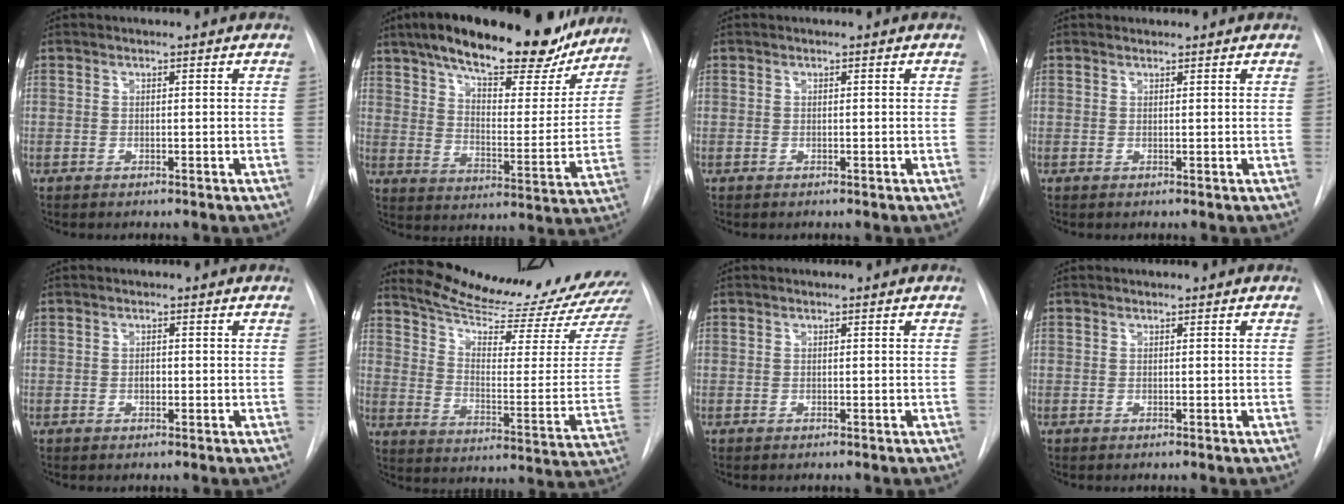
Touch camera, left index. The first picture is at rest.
{"total": 26.8, "force": [21.2, 7.9, 14.4], "torque": [-0.232, 0.011, 0.287]}
{"total": 0.0}
{"total": 1.2, "force": [1.1, 0.3, 0.1], "torque": [-0.005, 0.018, 0.021]}
{"total": 0.8, "force": [-0.2, 0.6, 0.6], "torque": [-0.010, 0.001, -0.005]}
{"total": 22.7, "force": [21.4, 0.0, 7.6], "torque": [-0.121, -0.107, 0.288]}
{"total": 0.0}
{"total": 0.0}